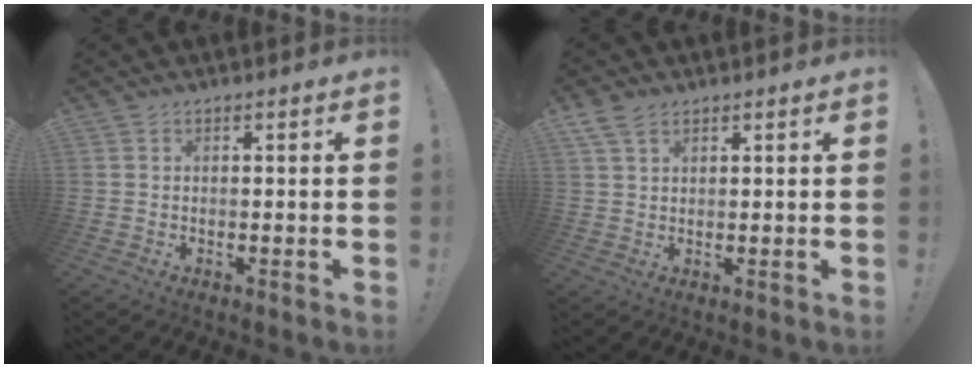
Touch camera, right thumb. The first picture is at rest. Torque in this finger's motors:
{"motor_torque": [-0.32, 0.71, 0.23, 0.12, 0.08]}